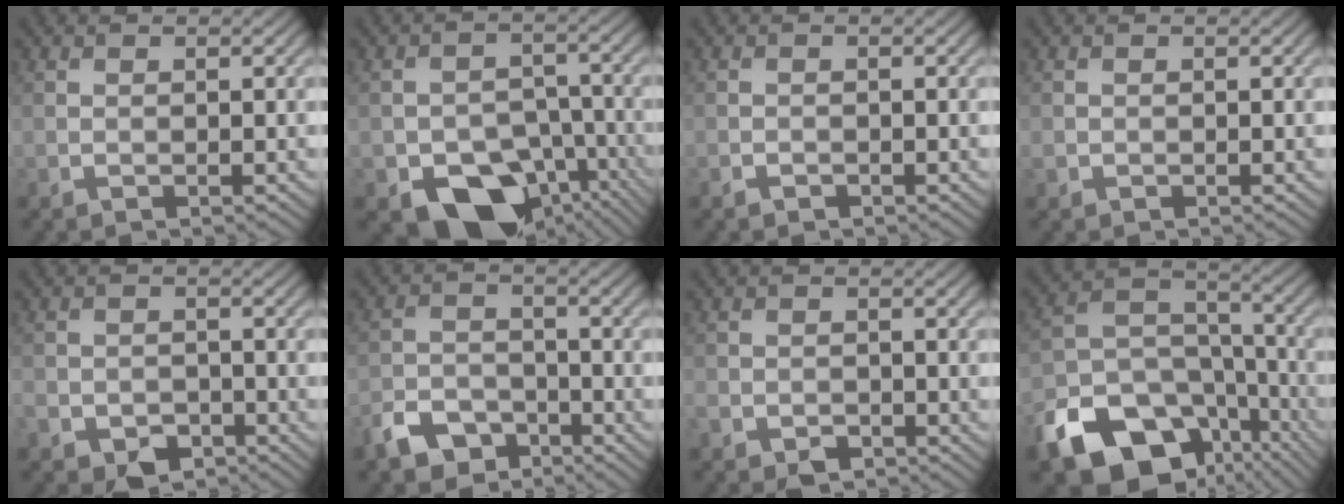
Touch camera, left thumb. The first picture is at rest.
{"total": 12.4, "force": [-7.6, 7.7, 6.2], "torque": [-0.088, -0.020, -0.111]}
{"total": 0.8, "force": [-0.6, 0.4, 0.2], "torque": [-0.003, -0.001, -0.011]}
{"total": 0.7, "force": [-0.2, 0.7, 0.2], "torque": [-0.004, -0.005, -0.004]}
{"total": 4.9, "force": [-3.5, 3.1, 1.7], "torque": [-0.030, -0.004, -0.060]}
{"total": 5.8, "force": [-4.2, 3.4, 2.3], "torque": [-0.048, -0.002, -0.089]}
{"total": 2.7, "force": [-2.0, 1.5, 0.9], "torque": [-0.016, -0.007, -0.044]}
{"total": 18.3, "force": [-10.9, 11.7, 8.8], "torque": [-0.202, -0.051, -0.175]}